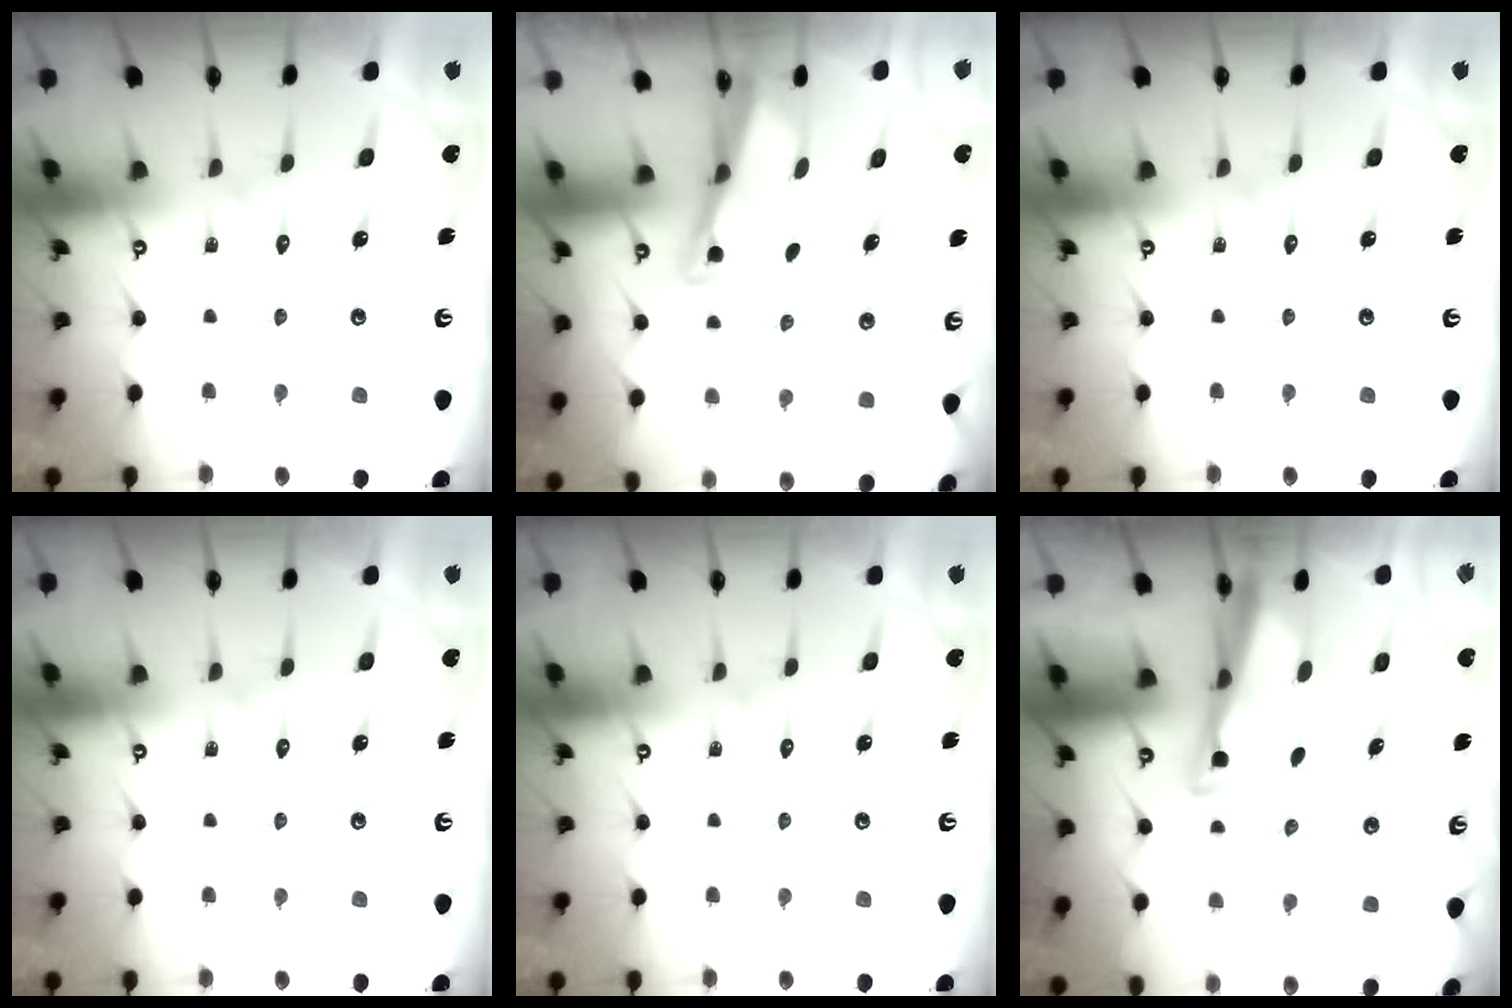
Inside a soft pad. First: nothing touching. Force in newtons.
{"total": 2.5, "press": 2.5, "slide": 0.1}
{"total": 0.0}
{"total": 0.0}
{"total": 0.0}
{"total": 3.4, "press": 3.3, "slide": 0.9}